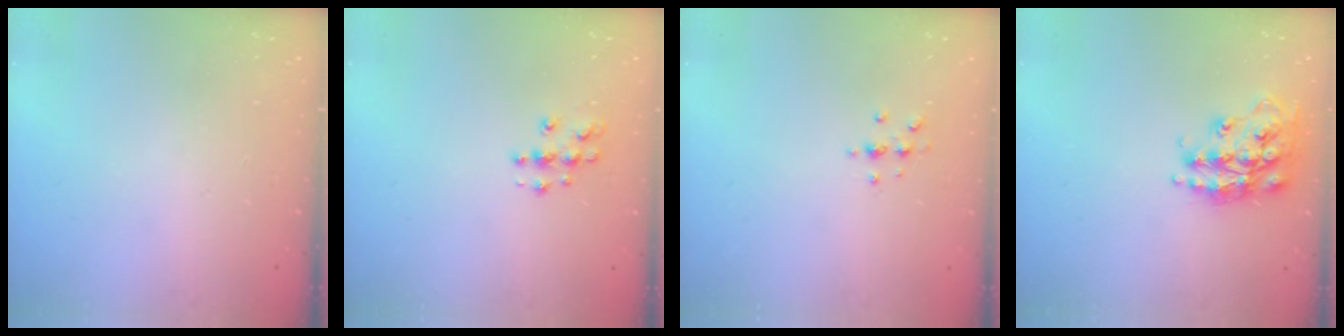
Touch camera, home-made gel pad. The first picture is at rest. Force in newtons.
{"total": 5.2, "press": 5.1, "slide": 0.5}
{"total": 3.3, "press": 3.2, "slide": 0.4}
{"total": 17.2, "press": 17.2, "slide": 1.4}